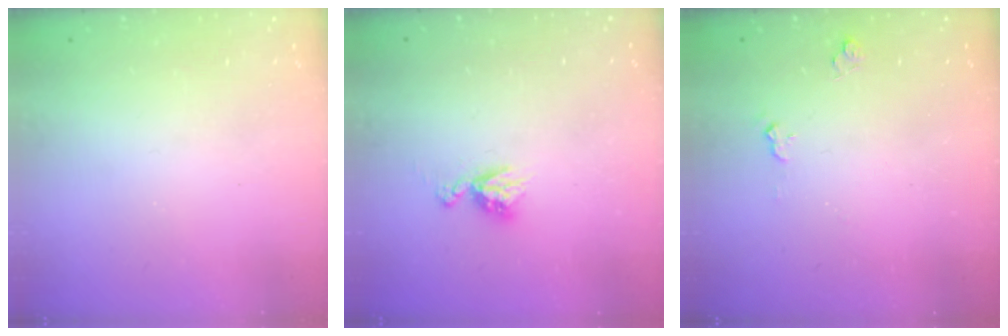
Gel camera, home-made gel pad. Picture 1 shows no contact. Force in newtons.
{"total": 5.0, "press": 4.9, "slide": 0.6}
{"total": 4.7, "press": 4.7, "slide": 0.5}